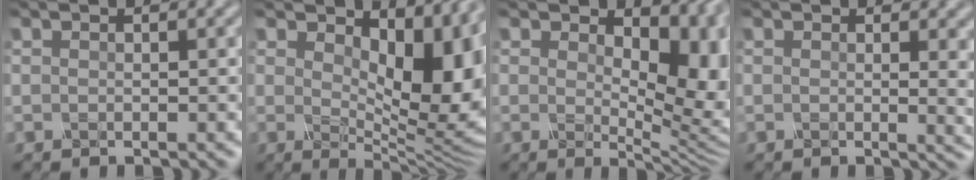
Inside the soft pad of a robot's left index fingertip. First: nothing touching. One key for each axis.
{"total": 8.6, "fx": 2.2, "fy": 4.2, "fz": 7.2, "tx": -0.112, "ty": -0.016, "tz": 0.038}
{"total": 8.4, "fx": 1.9, "fy": 4.4, "fz": 6.9, "tx": -0.106, "ty": -0.014, "tz": 0.031}
{"total": 3.3, "fx": 0.6, "fy": 1.2, "fz": 3.0, "tx": -0.028, "ty": -0.009, "tz": 0.012}